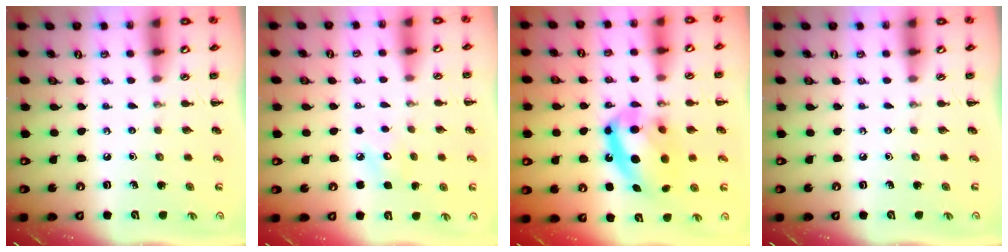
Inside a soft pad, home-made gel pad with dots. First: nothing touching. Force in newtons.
{"total": 4.0, "press": 3.9, "slide": 0.8}
{"total": 15.5, "press": 15.0, "slide": 3.8}
{"total": 0.0}